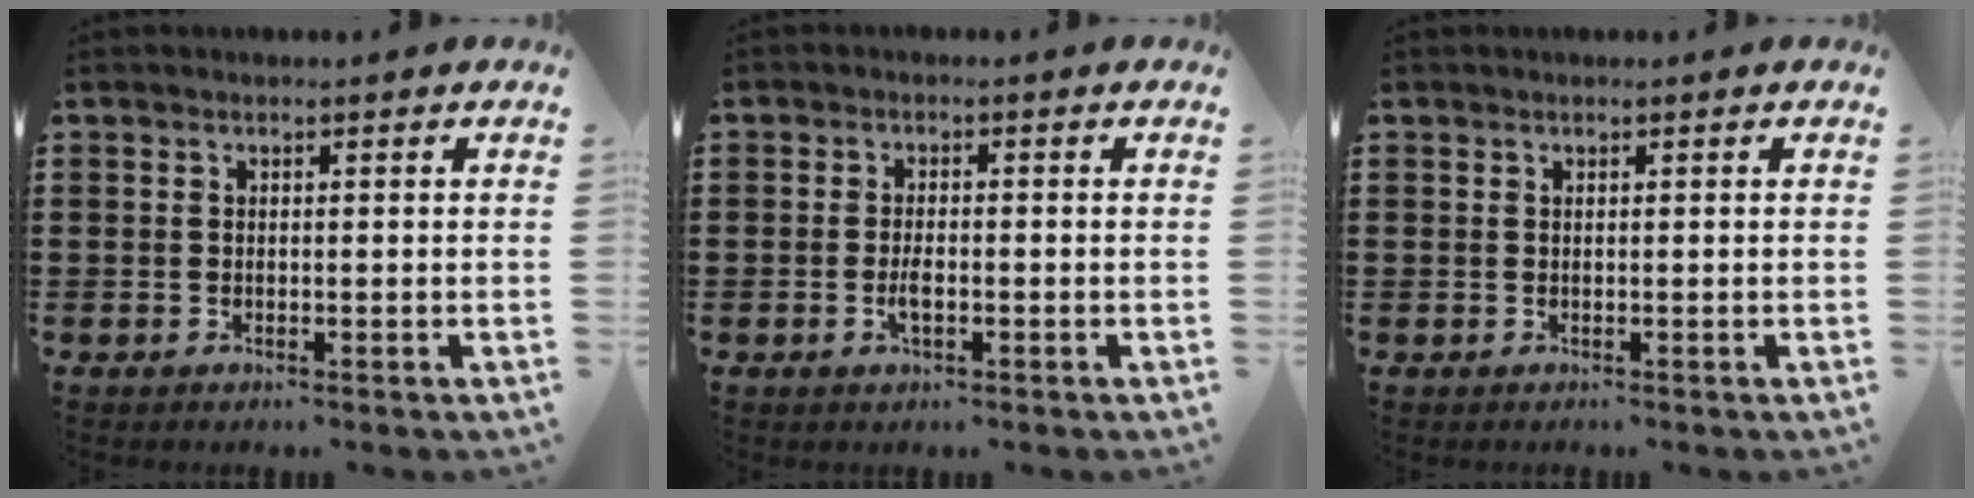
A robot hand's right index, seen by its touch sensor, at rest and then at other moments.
{"total": 2.5, "force": [-0.7, 0.9, 2.3], "torque": [-0.042, -0.001, -0.012]}
{"total": 0.0}